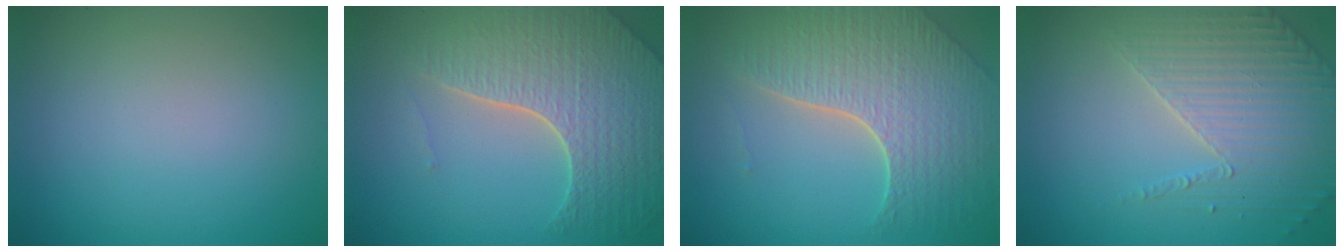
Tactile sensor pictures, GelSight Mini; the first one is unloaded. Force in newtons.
{"total": 7.8, "press": 5.6, "slide": 5.5}
{"total": 7.6, "press": 5.3, "slide": 5.5}
{"total": 3.8, "press": 3.6, "slide": 1.1}